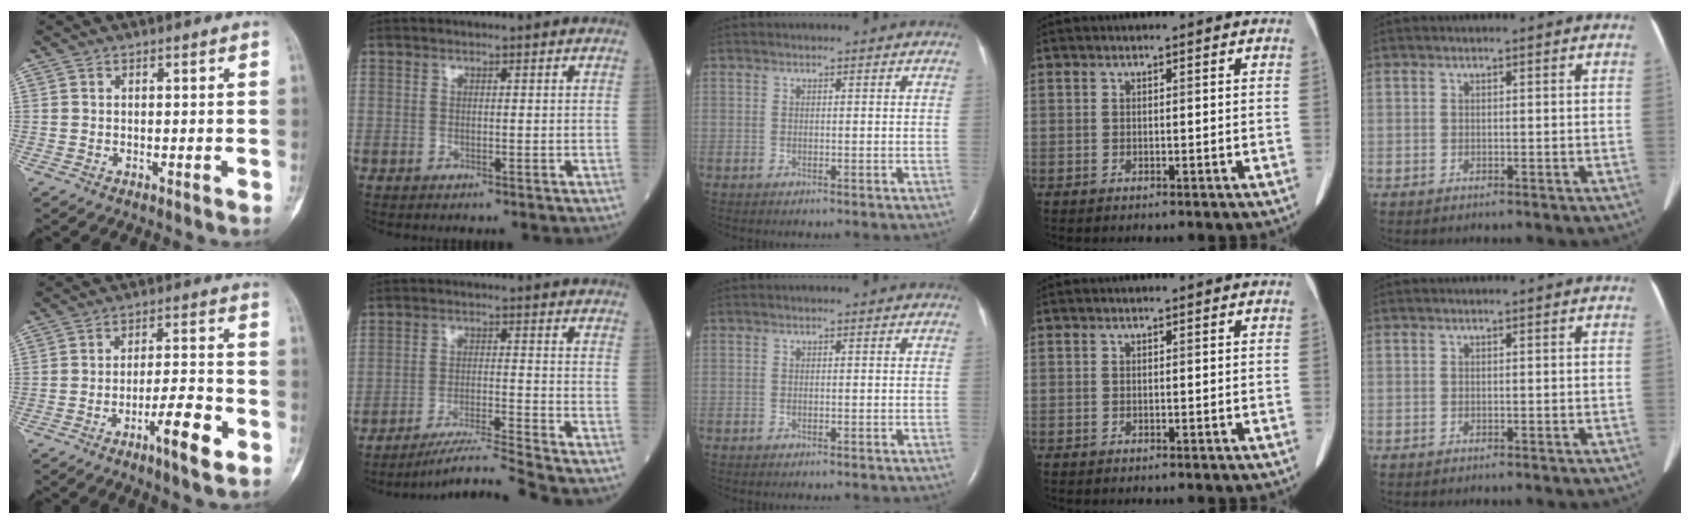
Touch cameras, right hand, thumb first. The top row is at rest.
{"thumb": {"total": 8.9, "force": [-4.3, 1.7, 7.6], "torque": [-0.123, 0.025, -0.068]}, "index": {"total": 7.5, "force": [-6.8, -2.7, 1.9], "torque": [-0.031, -0.018, -0.121]}}